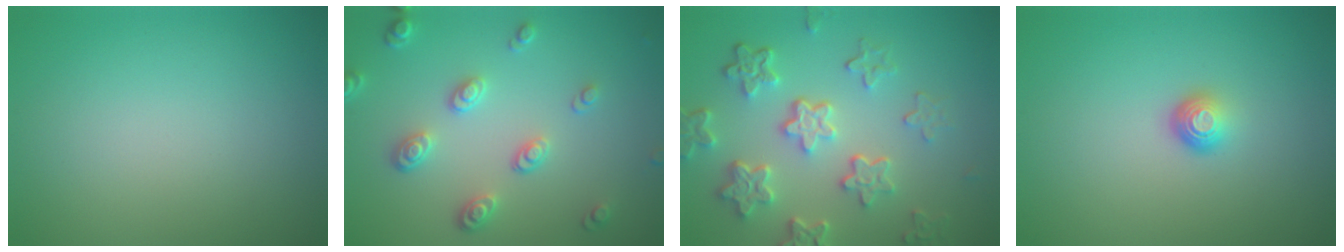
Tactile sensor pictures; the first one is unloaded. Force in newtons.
{"total": 3.6, "press": 2.9, "slide": 2.1}
{"total": 6.1, "press": 4.5, "slide": 4.1}
{"total": 1.4, "press": 1.0, "slide": 1.0}